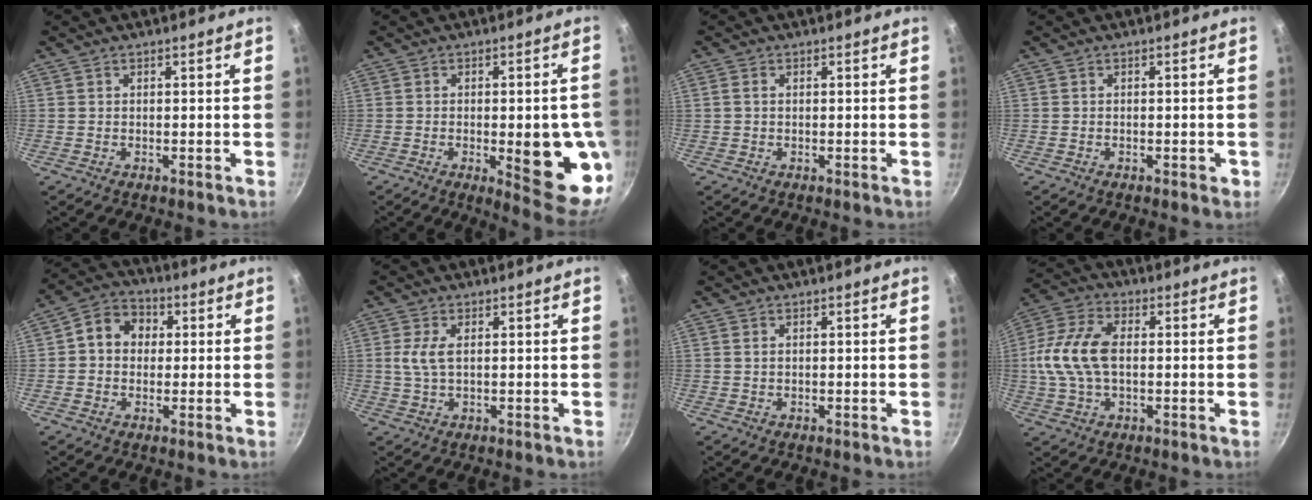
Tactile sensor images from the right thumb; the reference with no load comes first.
{"total": 14.5, "force": [-2.6, 4.3, 13.6], "torque": [-0.137, 0.000, -0.028]}
{"total": 1.1, "force": [0.1, 0.8, 0.8], "torque": [-0.014, 0.004, 0.001]}
{"total": 1.3, "force": [-0.5, 0.7, 0.9], "torque": [-0.011, 0.004, -0.007]}
{"total": 8.0, "force": [1.1, 6.8, 4.1], "torque": [-0.038, 0.018, -0.001]}
{"total": 3.8, "force": [0.7, 1.7, 3.3], "torque": [-0.073, 0.002, 0.014]}
{"total": 0.7, "force": [0.3, 0.4, 0.5], "torque": [-0.009, 0.001, 0.004]}
{"total": 12.6, "force": [0.3, 7.4, 10.2], "torque": [-0.203, 0.024, -0.007]}